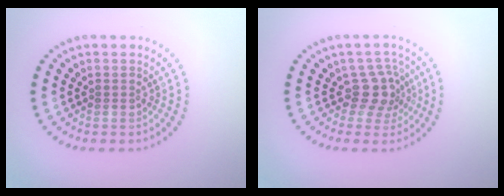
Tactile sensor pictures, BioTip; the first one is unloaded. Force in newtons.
{"total": 2.9, "press": 2.2, "slide": 1.8}